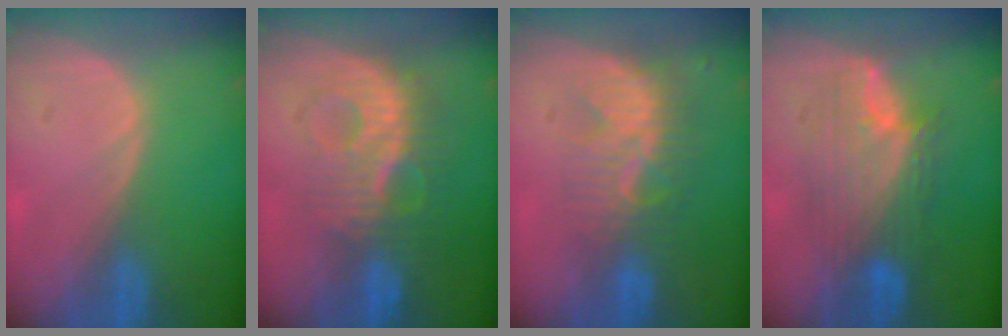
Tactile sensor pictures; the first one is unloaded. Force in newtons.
{"total": 9.3, "press": 9.0, "slide": 2.2}
{"total": 8.5, "press": 7.6, "slide": 3.8}
{"total": 8.2, "press": 8.2, "slide": 0.2}